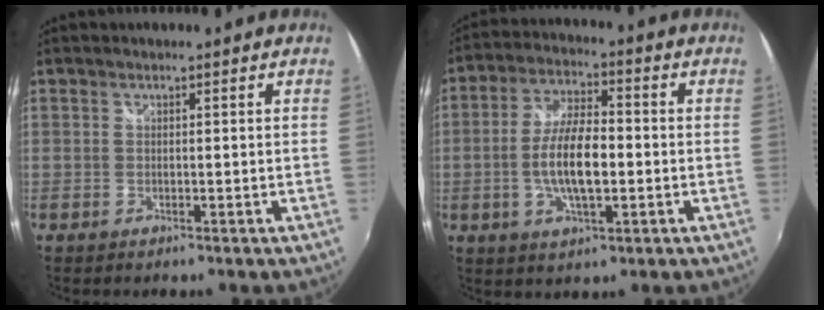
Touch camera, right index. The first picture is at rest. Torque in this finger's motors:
{"motor_torque": [1.75, -0.39, 0.99, 0.21]}